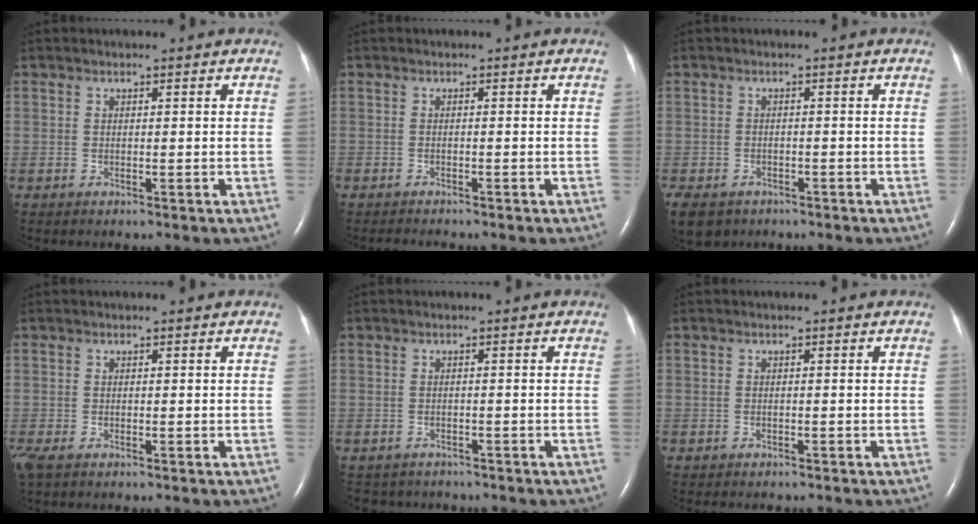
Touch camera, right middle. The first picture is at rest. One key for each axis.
{"total": 2.2, "fx": -2.1, "fy": 0.2, "fz": 0.7, "tx": -0.013, "ty": -0.007, "tz": -0.029}
{"total": 9.4, "fx": -5.7, "fy": 6.6, "fz": 3.4, "tx": -0.096, "ty": -0.013, "tz": -0.079}
{"total": 2.2, "fx": -1.4, "fy": 0.9, "fz": 1.5, "tx": -0.043, "ty": -0.010, "tz": -0.021}
{"total": 3.9, "fx": -3.5, "fy": 1.6, "fz": 0.0, "tx": -0.002, "ty": 0.000, "tz": -0.048}
{"total": 2.0, "fx": -1.7, "fy": 0.7, "fz": 0.7, "tx": -0.014, "ty": -0.003, "tz": -0.017}